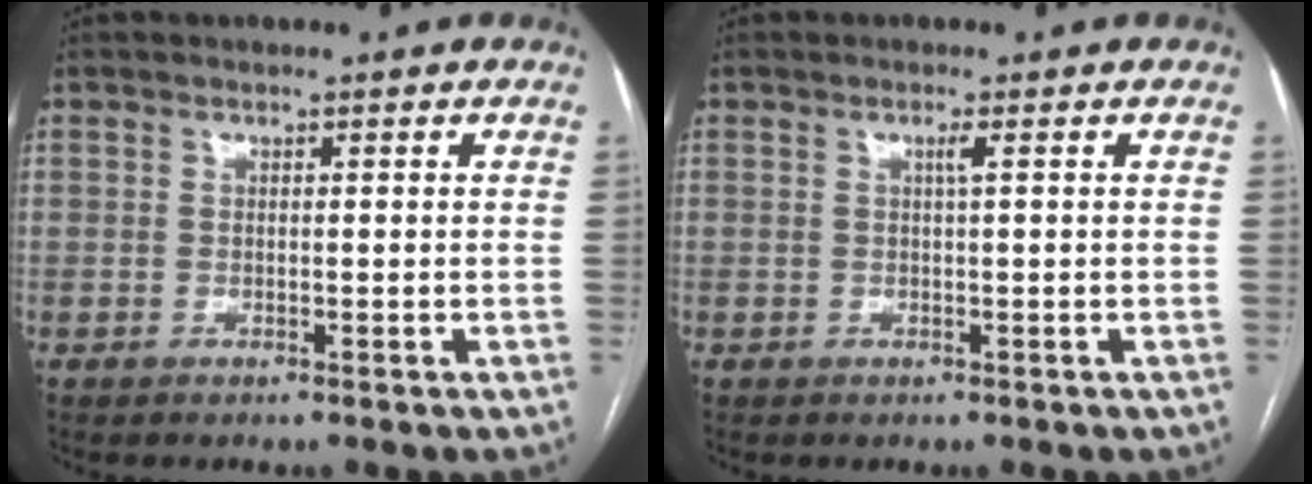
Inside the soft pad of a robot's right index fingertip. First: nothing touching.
{"total": 0.9, "force": [0.4, -0.2, 0.8], "torque": [-0.018, 0.000, 0.008]}